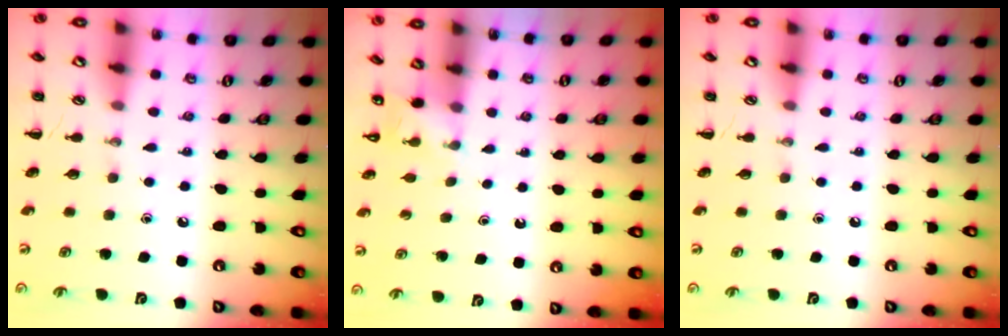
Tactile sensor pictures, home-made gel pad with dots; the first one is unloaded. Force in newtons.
{"total": 2.2, "press": 2.1, "slide": 0.7}
{"total": 0.0}